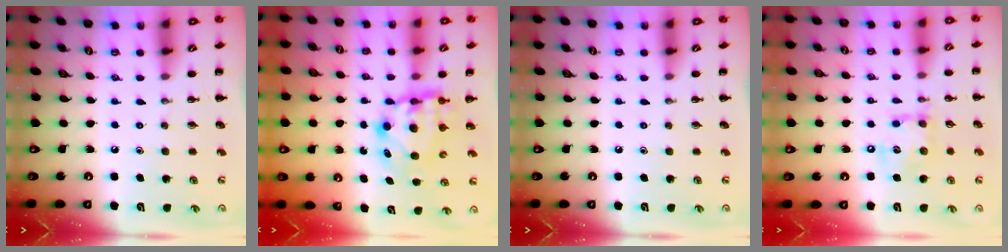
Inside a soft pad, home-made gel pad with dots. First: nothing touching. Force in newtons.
{"total": 6.7, "press": 6.5, "slide": 1.3}
{"total": 0.0}
{"total": 11.6, "press": 11.4, "slide": 1.8}